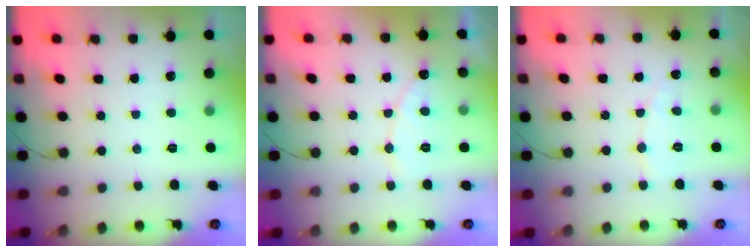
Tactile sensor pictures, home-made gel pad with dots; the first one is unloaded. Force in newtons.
{"total": 7.9, "press": 7.9, "slide": 0.7}
{"total": 4.3, "press": 4.3, "slide": 0.3}